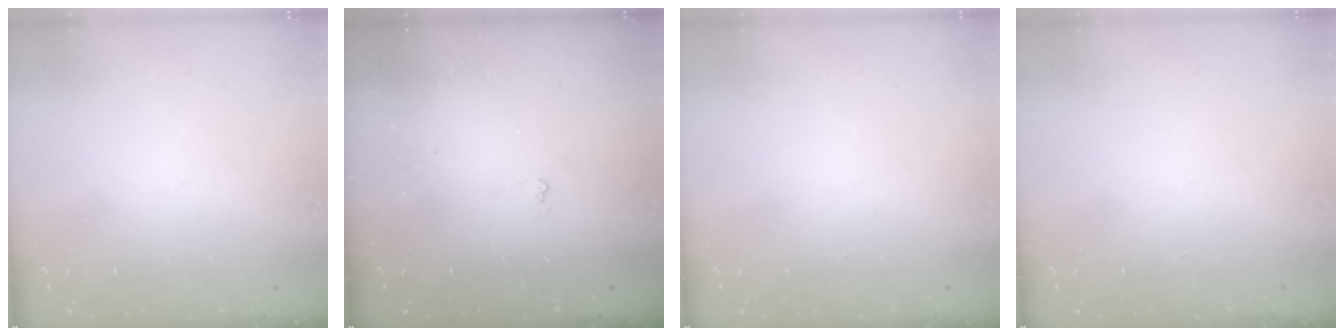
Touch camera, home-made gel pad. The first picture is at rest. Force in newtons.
{"total": 1.8, "press": 1.8, "slide": 0.3}
{"total": 0.0}
{"total": 0.0}